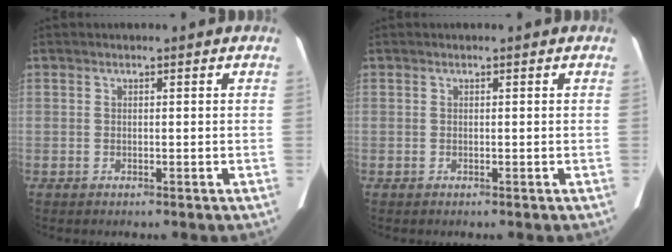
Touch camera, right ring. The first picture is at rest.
{"total": 0.0}